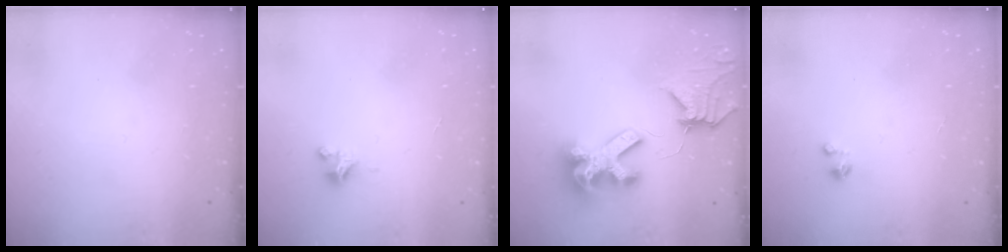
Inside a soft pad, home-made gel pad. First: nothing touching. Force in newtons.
{"total": 2.5, "press": 2.5, "slide": 0.3}
{"total": 13.4, "press": 13.3, "slide": 1.7}
{"total": 0.0}